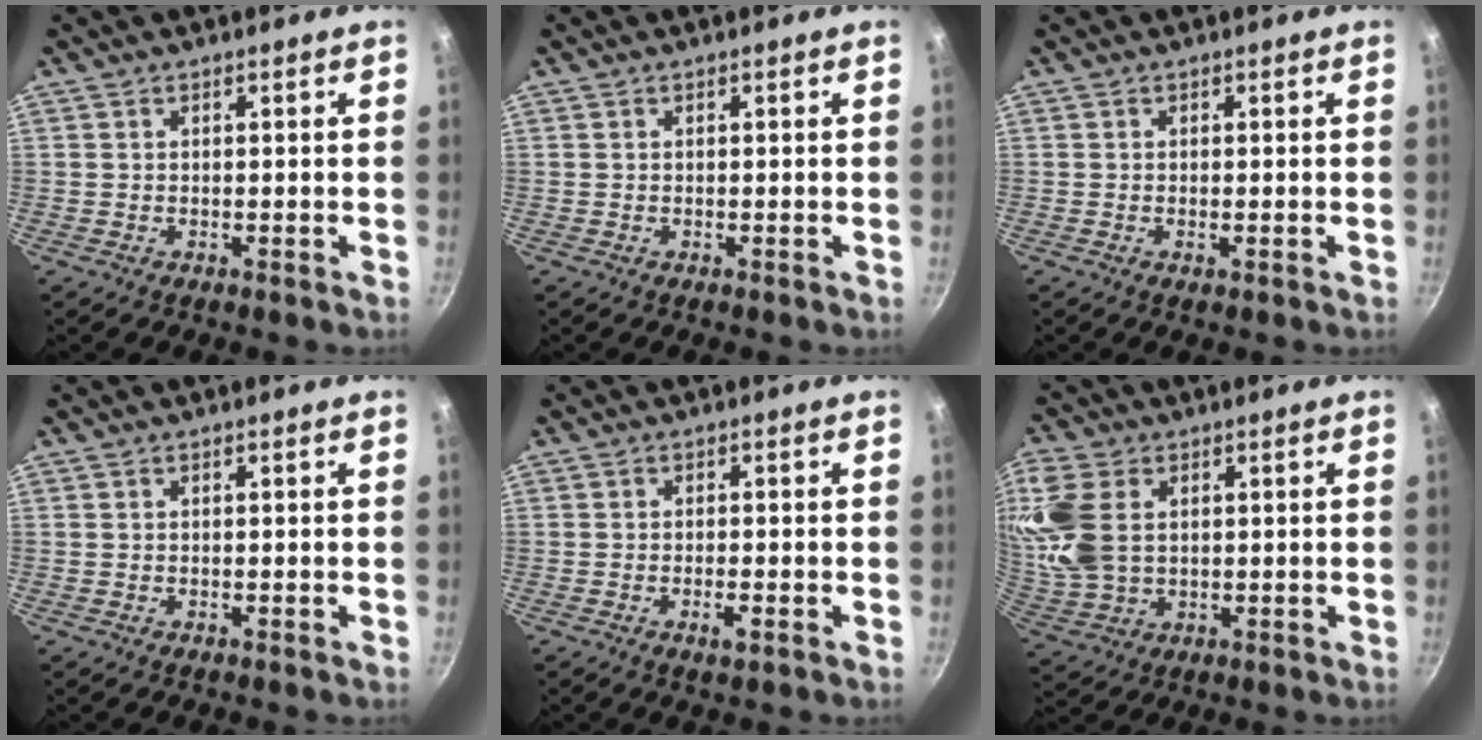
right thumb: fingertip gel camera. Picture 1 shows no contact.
{"total": 0.0}
{"total": 0.6, "force": [-0.2, 0.2, 0.6], "torque": [-0.013, 0.001, -0.003]}
{"total": 0.0}
{"total": 2.2, "force": [-0.9, 0.7, 1.8], "torque": [-0.038, 0.004, -0.017]}
{"total": 11.8, "force": [2.6, 8.1, 8.2], "torque": [-0.170, -0.010, 0.058]}